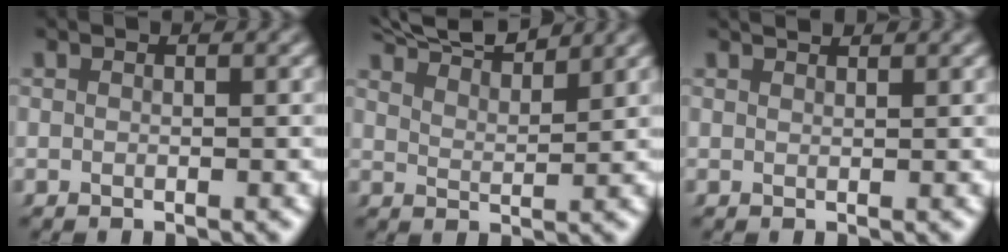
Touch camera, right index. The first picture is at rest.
{"total": 6.5, "force": [6.0, 1.1, 2.3], "torque": [-0.046, 0.010, 0.098]}
{"total": 0.9, "force": [0.9, 0.0, 0.1], "torque": [0.002, -0.003, 0.018]}